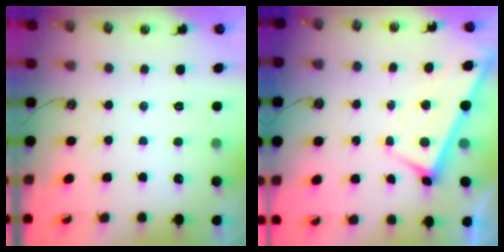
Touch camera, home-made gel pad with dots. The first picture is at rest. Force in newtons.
{"total": 3.0, "press": 3.0, "slide": 0.1}